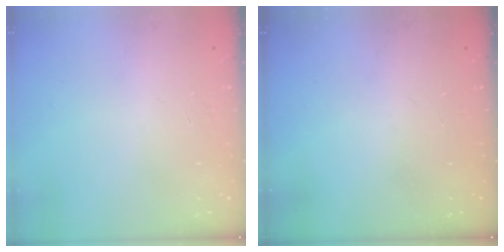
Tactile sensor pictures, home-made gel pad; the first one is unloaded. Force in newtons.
{"total": 0.0}